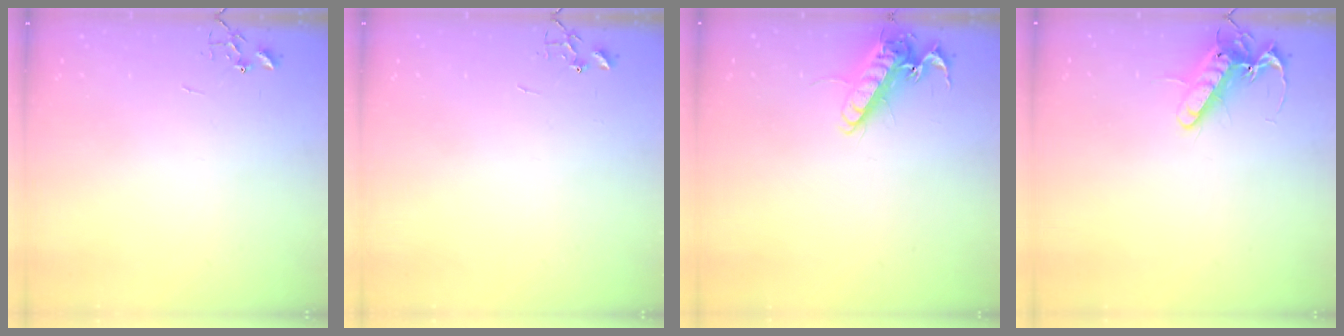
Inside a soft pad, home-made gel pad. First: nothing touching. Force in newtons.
{"total": 0.0}
{"total": 12.8, "press": 12.6, "slide": 2.4}
{"total": 13.9, "press": 13.8, "slide": 1.7}